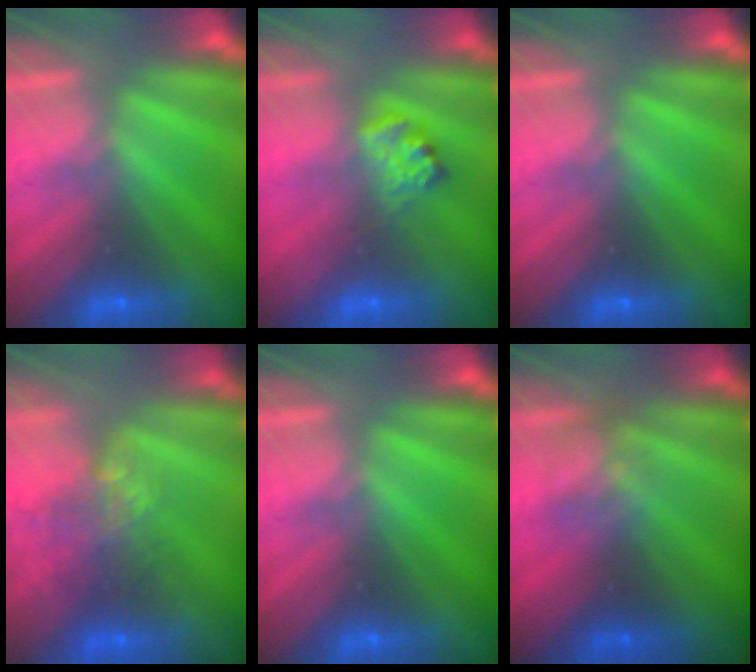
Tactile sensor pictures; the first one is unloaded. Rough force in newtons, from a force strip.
{"total": 2.4}
{"total": 0.0}
{"total": 7.6}
{"total": 0.0}
{"total": 2.4}